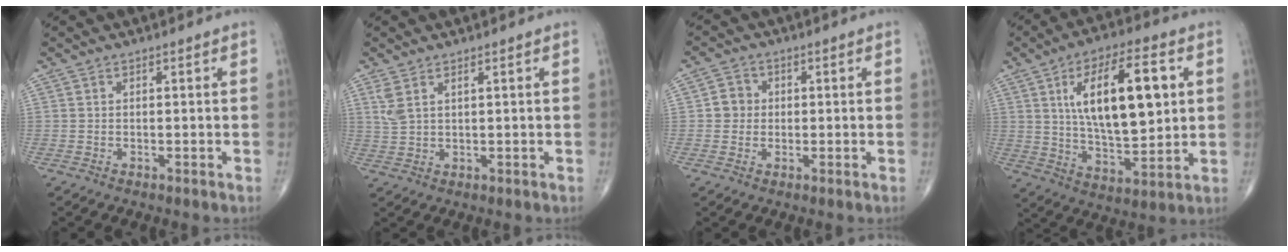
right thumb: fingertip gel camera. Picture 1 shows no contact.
{"total": 3.4, "force": [1.8, 1.2, 2.6], "torque": [-0.062, 0.001, 0.045]}
{"total": 3.5, "force": [0.1, 3.3, 1.1], "torque": [0.002, 0.007, -0.004]}
{"total": 19.3, "force": [4.6, 7.9, 17.0], "torque": [-0.261, -0.010, 0.080]}